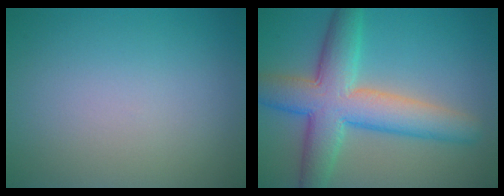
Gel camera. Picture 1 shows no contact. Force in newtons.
{"total": 8.5, "press": 8.5, "slide": 0.4}